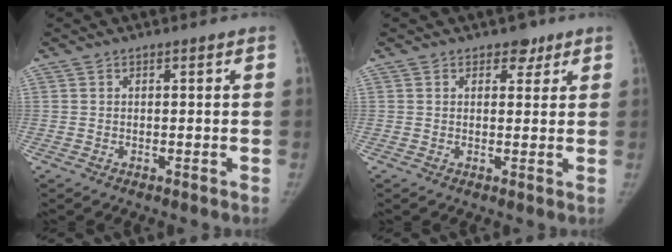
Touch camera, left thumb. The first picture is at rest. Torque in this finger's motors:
{"motor_torque": [0.45, -0.29, 0.04, -0.23, 0.02]}